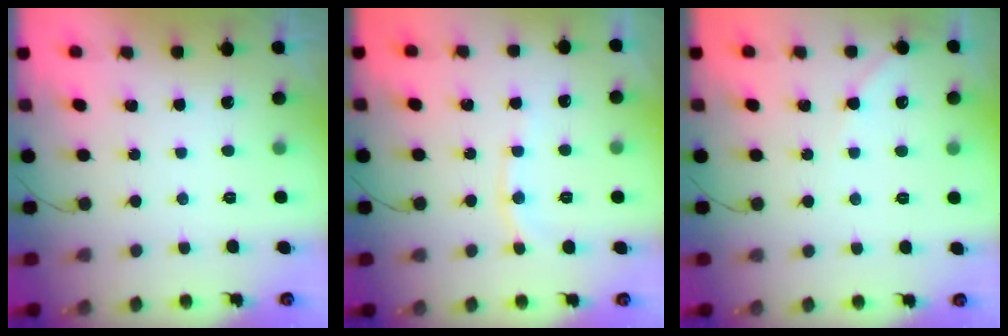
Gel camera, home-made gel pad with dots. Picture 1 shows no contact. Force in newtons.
{"total": 5.7, "press": 5.6, "slide": 0.8}
{"total": 3.8, "press": 3.7, "slide": 0.5}